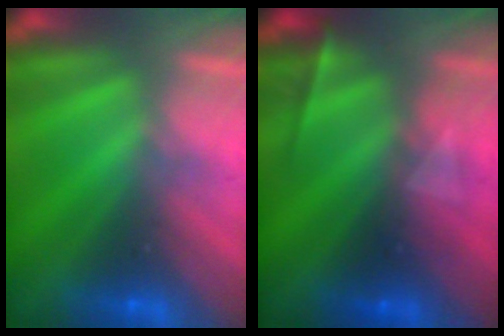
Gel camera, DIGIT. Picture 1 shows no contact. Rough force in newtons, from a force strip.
{"total": 2.3}